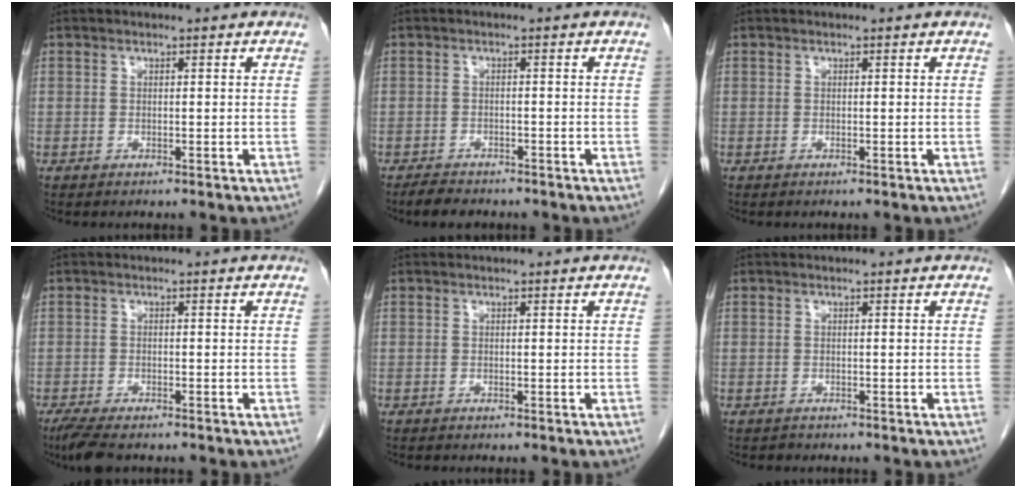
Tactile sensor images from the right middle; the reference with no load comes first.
{"total": 3.4, "force": [-2.9, 1.3, 1.0], "torque": [-0.025, -0.003, -0.045]}
{"total": 0.0}
{"total": 5.1, "force": [-3.9, 1.3, 2.9], "torque": [-0.055, -0.014, -0.063]}
{"total": 0.0}
{"total": 0.5, "force": [-0.4, 0.3, -0.1], "torque": [-0.007, 0.000, -0.008]}